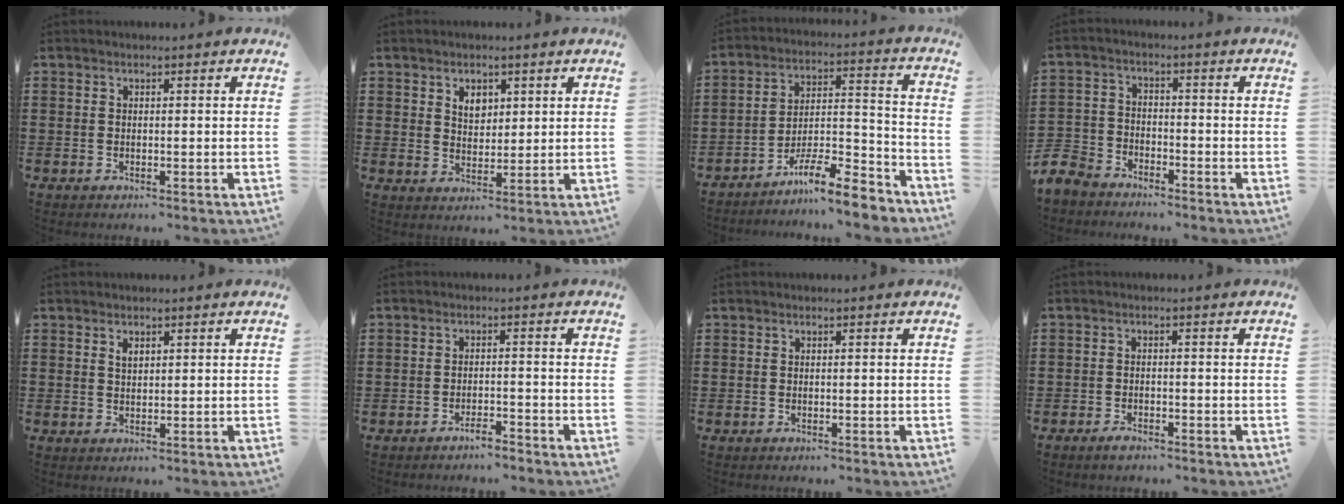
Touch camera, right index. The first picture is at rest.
{"total": 3.3, "force": [1.8, 2.3, 1.7], "torque": [-0.032, 0.006, 0.030]}
{"total": 9.6, "force": [-8.4, 1.4, 4.4], "torque": [-0.056, 0.026, -0.155]}
{"total": 5.1, "force": [-4.7, 1.8, 0.7], "torque": [-0.048, -0.003, -0.105]}
{"total": 1.3, "force": [0.8, 0.7, 0.7], "torque": [-0.017, 0.003, 0.015]}
{"total": 2.1, "force": [-2.0, 0.2, 0.6], "torque": [-0.014, 0.000, -0.038]}
{"total": 0.0}
{"total": 1.4, "force": [-1.2, 0.6, 0.3], "torque": [-0.008, 0.002, -0.025]}